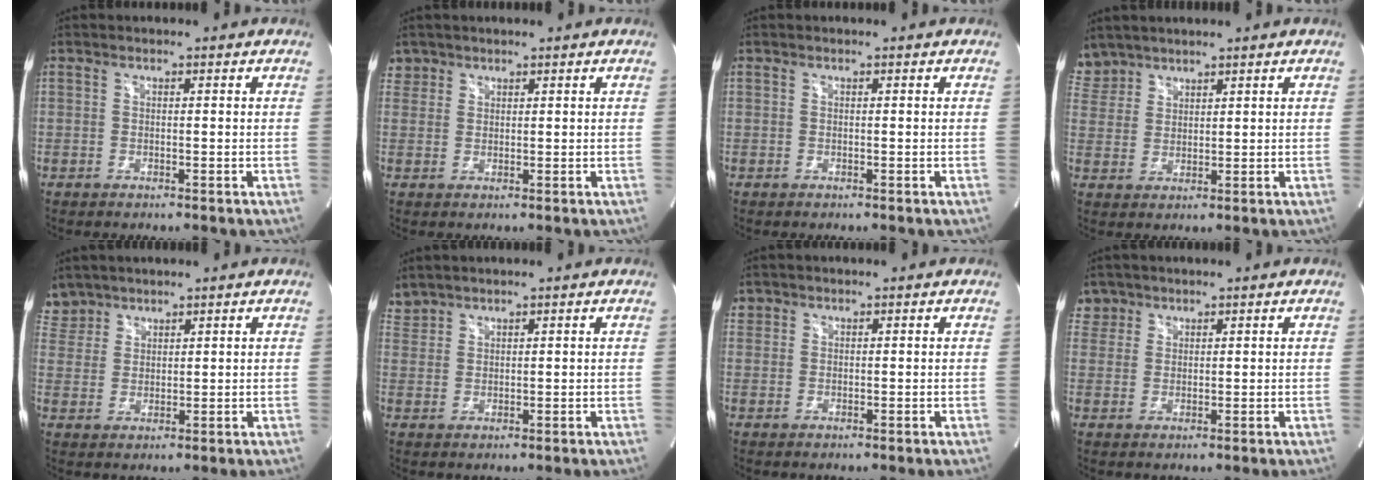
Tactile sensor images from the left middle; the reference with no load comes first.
{"total": 2.1, "force": [1.5, 1.4, -0.3], "torque": [0.015, 0.009, 0.024]}
{"total": 0.0}
{"total": 5.3, "force": [4.7, 2.5, -0.1], "torque": [-0.001, 0.013, 0.103]}
{"total": 5.0, "force": [4.4, 2.5, -0.2], "torque": [0.008, 0.011, 0.093]}
{"total": 2.8, "force": [2.8, 0.5, -0.1], "torque": [-0.008, 0.017, 0.062]}
{"total": 1.3, "force": [0.9, 1.0, 0.0], "torque": [0.010, 0.009, 0.013]}
{"total": 2.9, "force": [2.2, 1.8, -0.5], "torque": [0.016, 0.007, 0.041]}